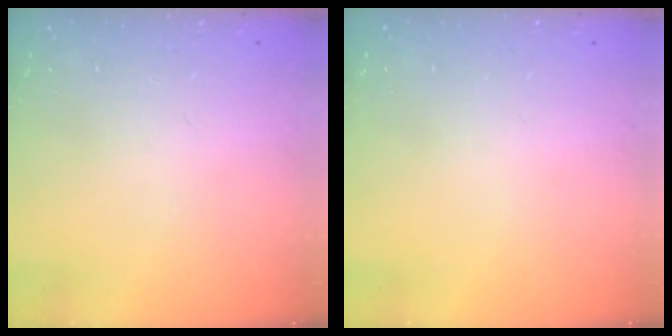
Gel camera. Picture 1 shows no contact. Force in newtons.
{"total": 0.0}